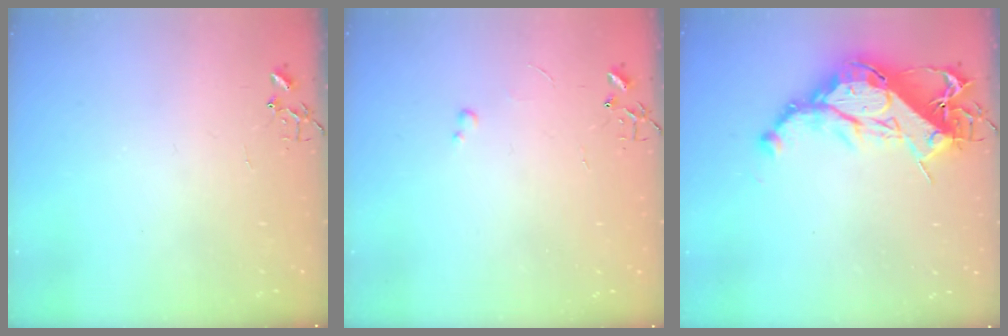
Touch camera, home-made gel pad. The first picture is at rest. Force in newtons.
{"total": 2.0, "press": 2.0, "slide": 0.3}
{"total": 21.6, "press": 21.5, "slide": 2.2}